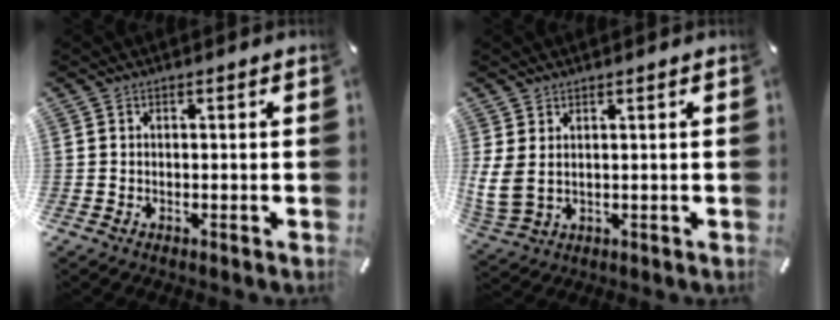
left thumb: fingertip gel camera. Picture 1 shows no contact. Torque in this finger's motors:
{"motor_torque": [1.95, 2.13, 1.86, -0.14, 0.59]}